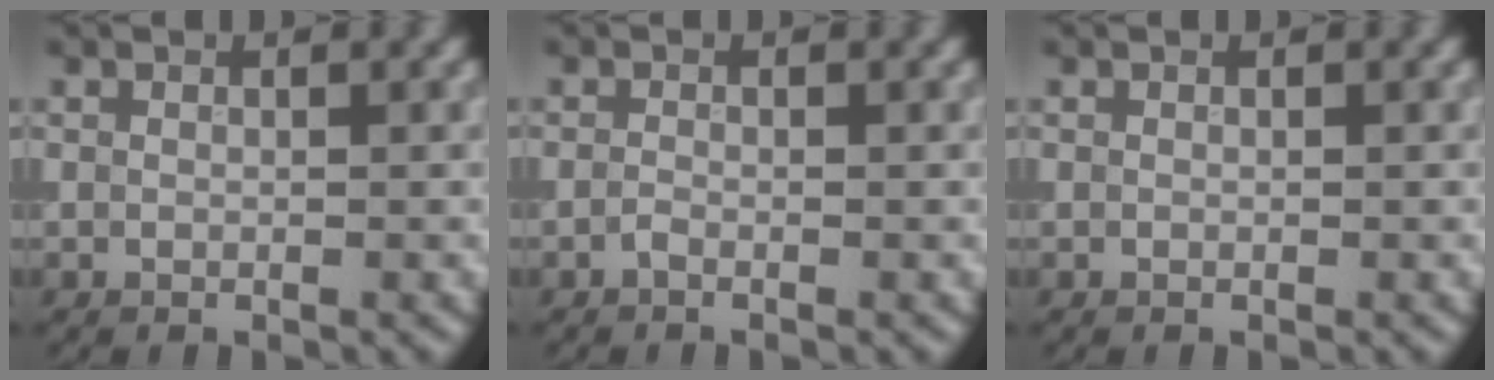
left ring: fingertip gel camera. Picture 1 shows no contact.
{"total": 0.5, "force": [-0.4, 0.1, 0.3], "torque": [-0.007, 0.000, -0.010]}
{"total": 0.0}